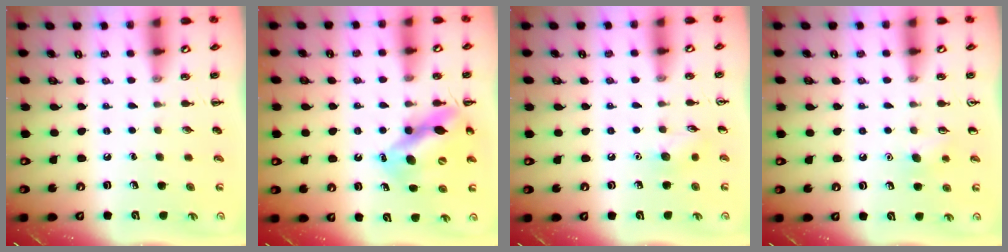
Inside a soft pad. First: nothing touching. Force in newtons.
{"total": 11.7, "press": 11.3, "slide": 3.3}
{"total": 5.7, "press": 5.5, "slide": 1.4}
{"total": 5.2, "press": 5.0, "slide": 1.4}